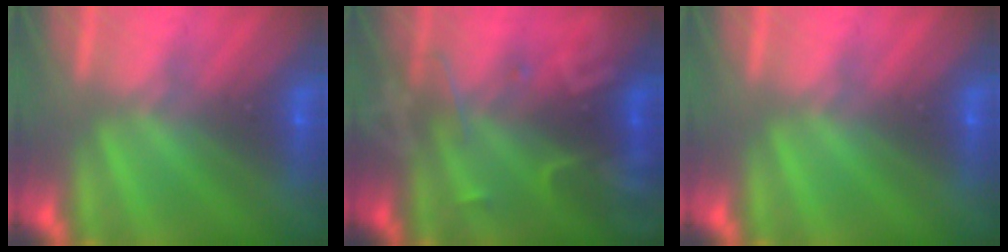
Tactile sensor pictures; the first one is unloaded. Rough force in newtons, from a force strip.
{"total": 2.5}
{"total": 0.0}